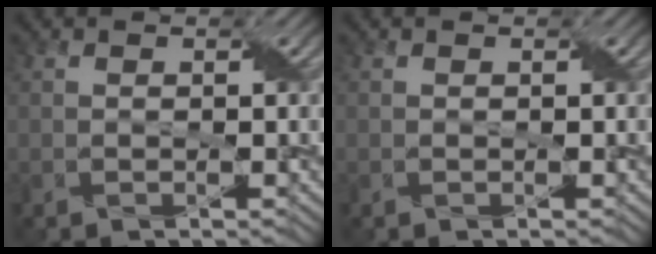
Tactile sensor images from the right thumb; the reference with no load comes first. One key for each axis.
{"total": 0.0}